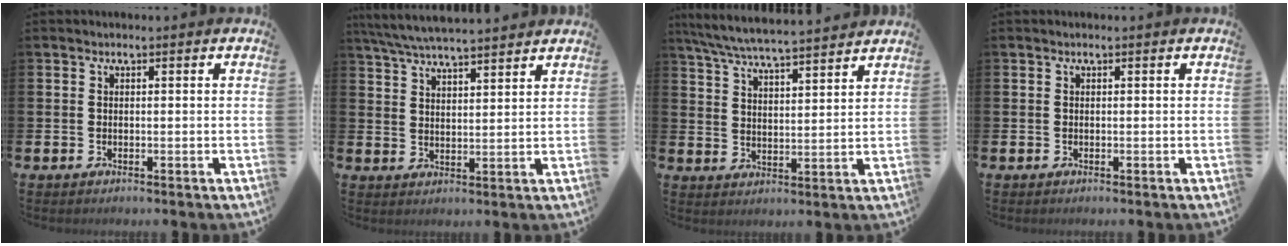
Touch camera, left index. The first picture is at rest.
{"total": 5.8, "force": [5.7, 0.2, 1.4], "torque": [-0.050, -0.022, 0.103]}
{"total": 6.5, "force": [6.2, 0.1, 1.9], "torque": [-0.063, -0.039, 0.109]}
{"total": 0.0}